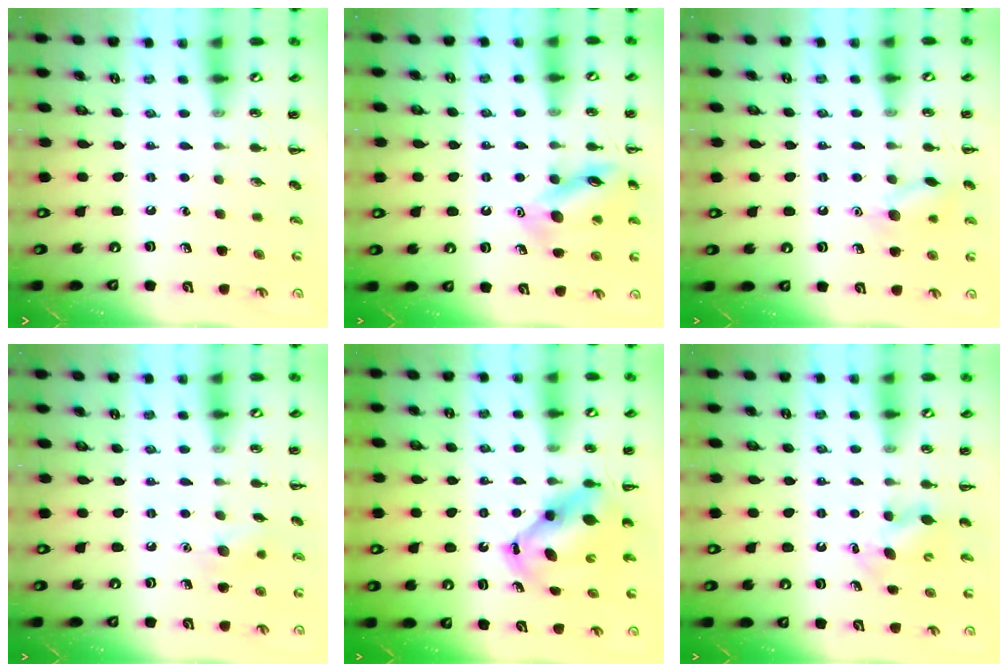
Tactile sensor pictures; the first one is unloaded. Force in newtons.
{"total": 14.0, "press": 13.9, "slide": 1.3}
{"total": 8.9, "press": 8.9, "slide": 0.7}
{"total": 7.3, "press": 7.1, "slide": 1.6}
{"total": 6.9, "press": 6.8, "slide": 1.6}
{"total": 5.5, "press": 5.4, "slide": 1.2}